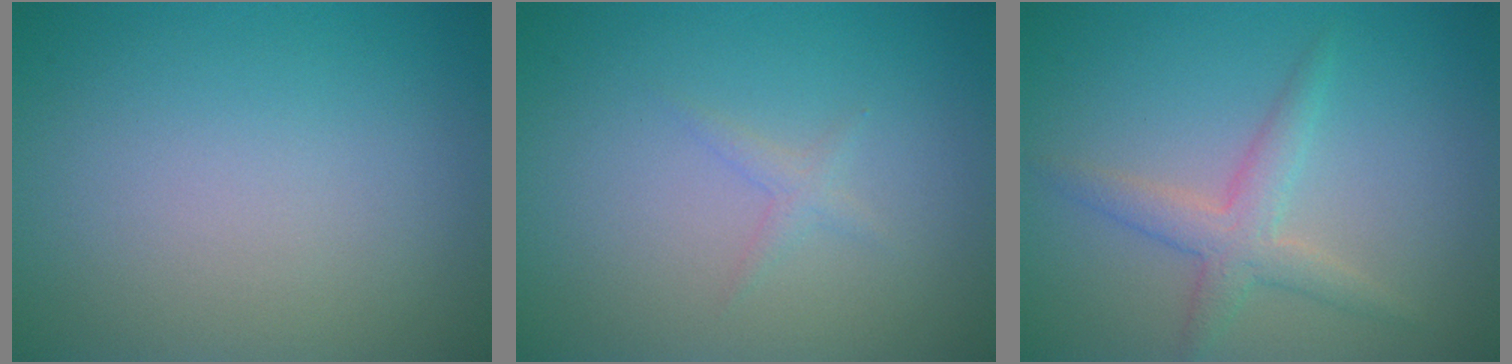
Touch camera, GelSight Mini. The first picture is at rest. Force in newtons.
{"total": 0.9, "press": 0.9, "slide": 0.0}
{"total": 2.8, "press": 2.8, "slide": 0.1}